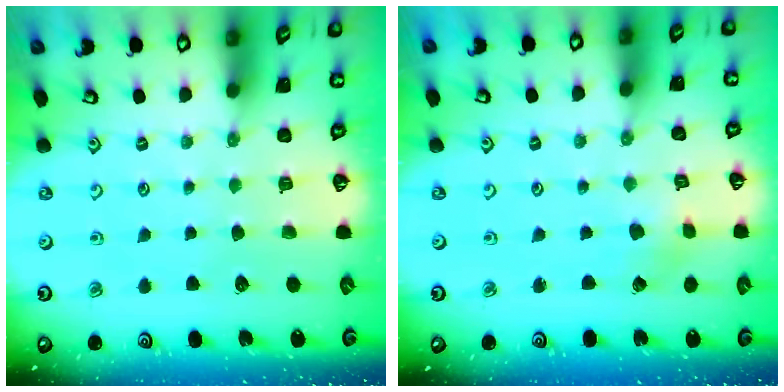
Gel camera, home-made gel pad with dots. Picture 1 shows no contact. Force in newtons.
{"total": 1.6, "press": 1.6, "slide": 0.2}